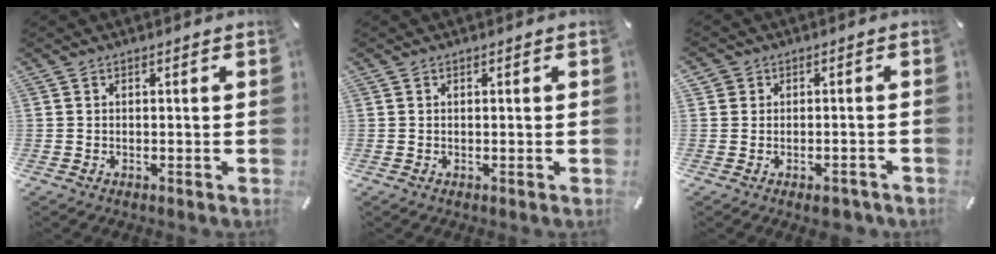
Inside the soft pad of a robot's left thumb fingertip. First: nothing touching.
{"total": 0.0}
{"total": 3.3, "force": [-1.8, 2.5, 1.2], "torque": [-0.017, 0.015, -0.032]}